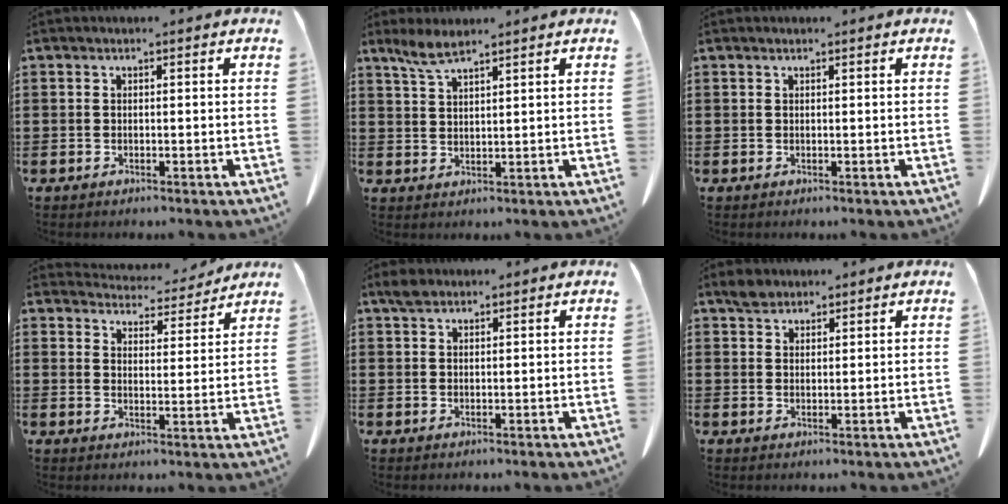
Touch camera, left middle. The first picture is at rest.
{"total": 3.5, "force": [2.6, 0.5, 2.2], "torque": [-0.051, 0.001, 0.048]}
{"total": 0.0}
{"total": 4.8, "force": [4.7, 0.7, 0.5], "torque": [-0.022, -0.028, 0.083]}
{"total": 2.0, "force": [1.5, 0.9, 0.9], "torque": [-0.023, 0.003, 0.029]}
{"total": 2.5, "force": [2.1, 1.2, 0.7], "torque": [-0.012, 0.001, 0.038]}